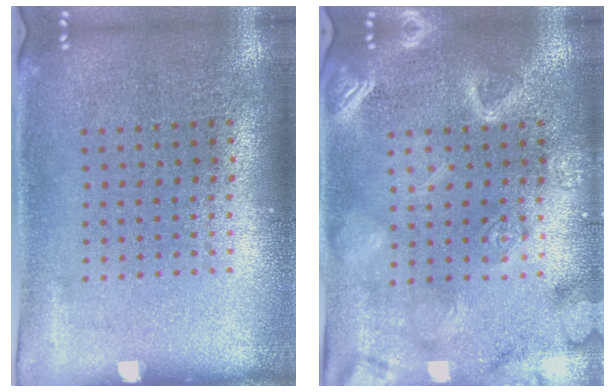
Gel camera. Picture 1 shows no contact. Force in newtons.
{"total": 3.1, "press": 3.1, "slide": 0.6}